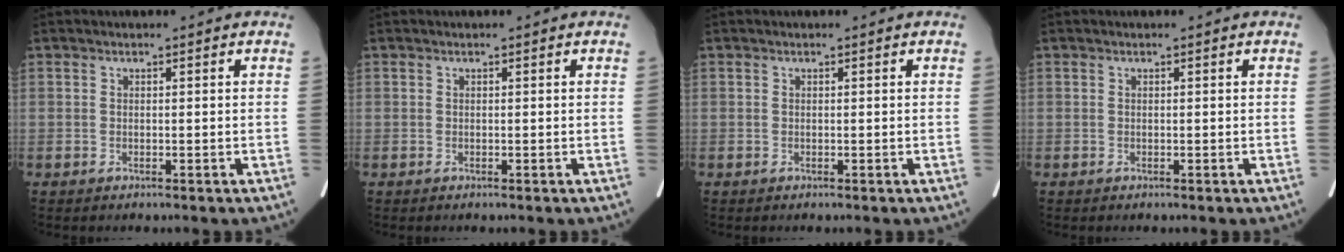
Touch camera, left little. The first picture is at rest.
{"total": 0.0}
{"total": 0.0}
{"total": 0.0}